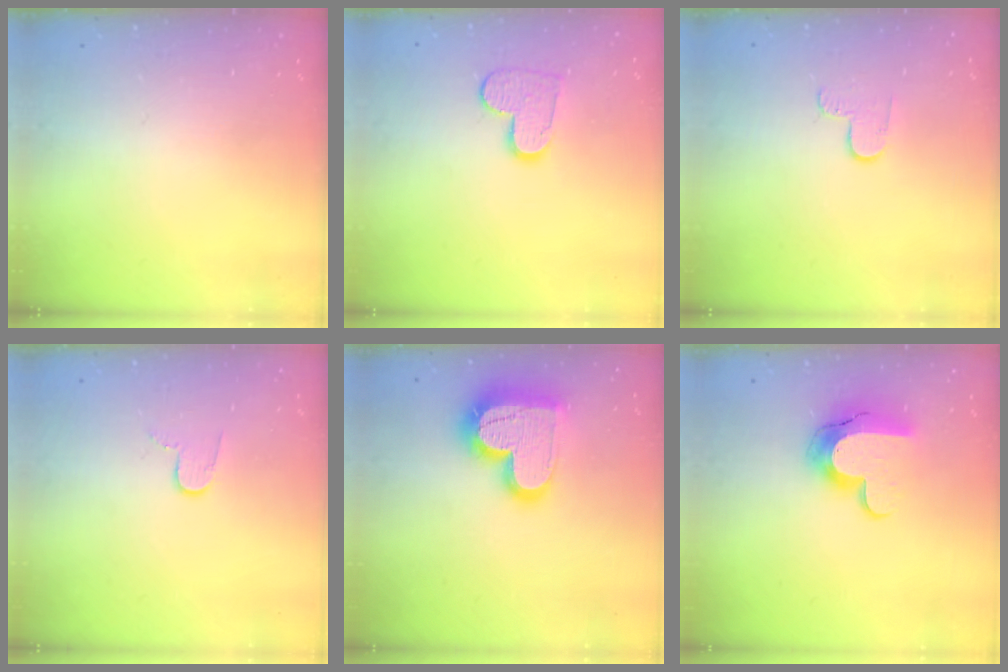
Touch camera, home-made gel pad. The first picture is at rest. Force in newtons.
{"total": 8.8, "press": 8.8, "slide": 0.2}
{"total": 3.7, "press": 3.6, "slide": 0.4}
{"total": 4.8, "press": 4.8, "slide": 0.5}
{"total": 19.7, "press": 19.7, "slide": 1.7}
{"total": 12.3, "press": 12.2, "slide": 1.0}